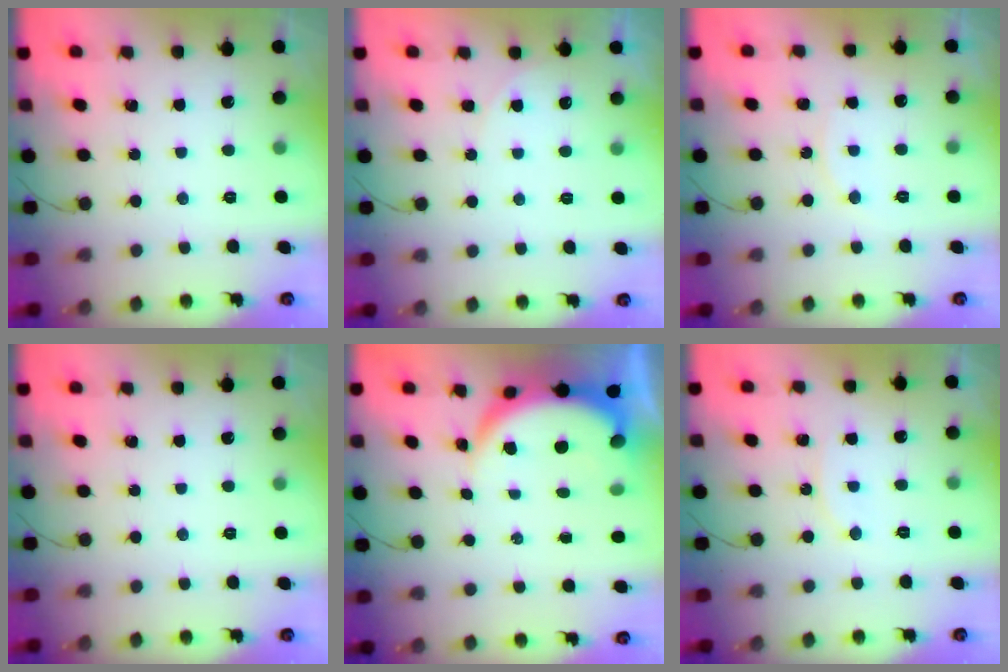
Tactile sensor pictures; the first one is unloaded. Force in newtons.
{"total": 4.3, "press": 4.3, "slide": 0.1}
{"total": 6.1, "press": 6.1, "slide": 0.5}
{"total": 0.0}
{"total": 6.4, "press": 6.3, "slide": 0.8}
{"total": 6.1, "press": 6.1, "slide": 0.5}